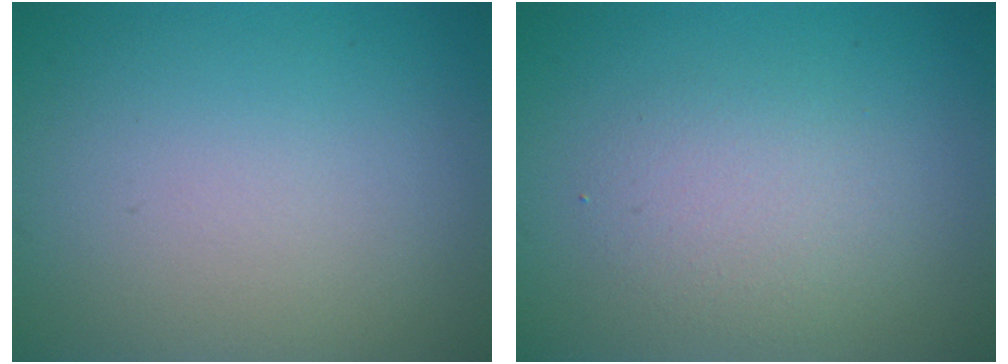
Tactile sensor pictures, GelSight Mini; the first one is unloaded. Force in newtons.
{"total": 2.6, "press": 2.6, "slide": 0.1}